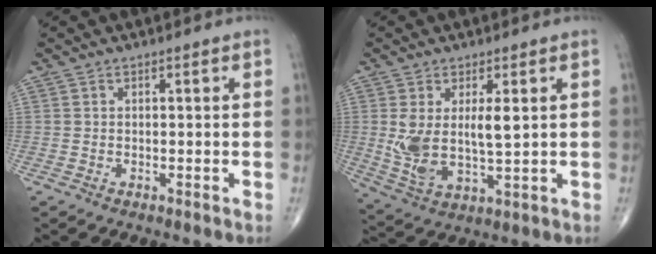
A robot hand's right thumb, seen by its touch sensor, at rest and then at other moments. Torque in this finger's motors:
{"motor_torque": [0.52, 0.64, 0.49, 0.35, 0.12]}